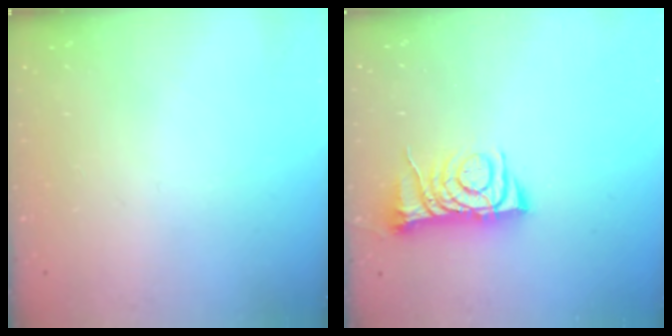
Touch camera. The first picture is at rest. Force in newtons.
{"total": 8.1, "press": 8.1, "slide": 0.9}